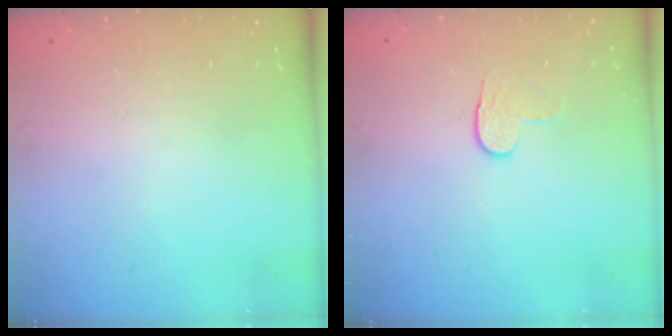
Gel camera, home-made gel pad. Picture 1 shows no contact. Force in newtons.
{"total": 4.0, "press": 4.0, "slide": 0.5}